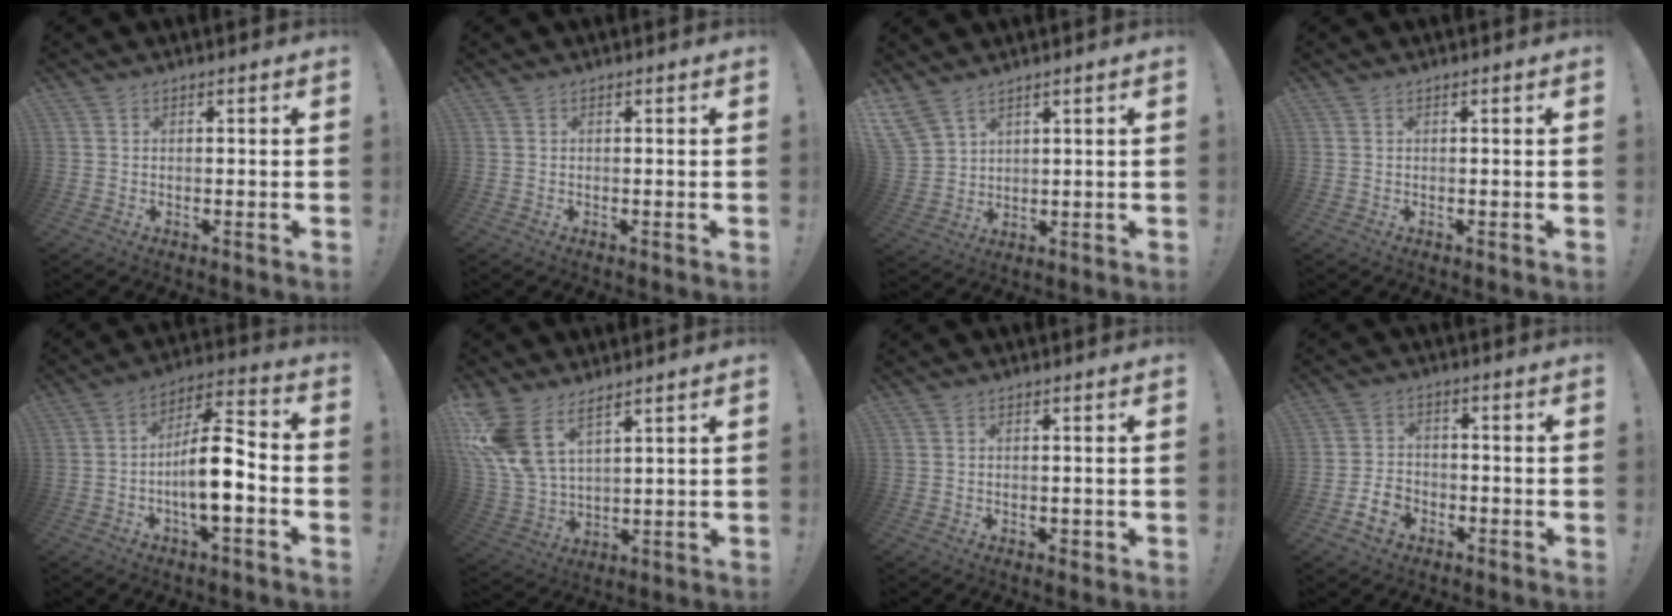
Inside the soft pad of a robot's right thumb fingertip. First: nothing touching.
{"total": 0.0}
{"total": 7.5, "force": [5.8, 3.6, 3.1], "torque": [-0.073, -0.028, 0.117]}
{"total": 0.0}
{"total": 14.2, "force": [-3.6, 4.3, 13.0], "torque": [-0.213, 0.012, -0.060]}
{"total": 11.7, "force": [7.8, 5.5, 6.8], "torque": [-0.152, -0.049, 0.147]}
{"total": 1.2, "force": [-0.1, 1.0, 0.6], "torque": [-0.003, 0.000, -0.002]}
{"total": 6.7, "force": [-3.5, 4.9, 2.9], "torque": [-0.051, 0.022, -0.062]}